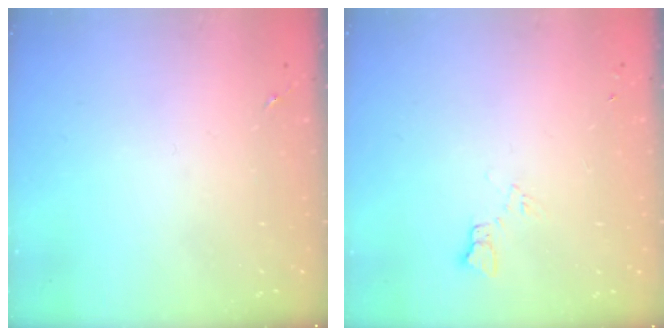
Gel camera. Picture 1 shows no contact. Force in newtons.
{"total": 5.3, "press": 5.3, "slide": 0.4}